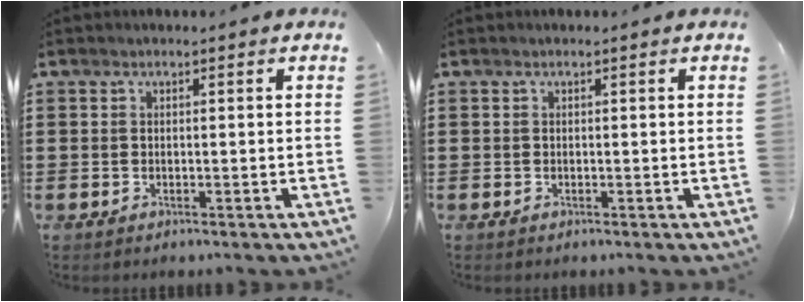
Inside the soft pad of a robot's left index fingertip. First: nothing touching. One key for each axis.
{"total": 0.0}